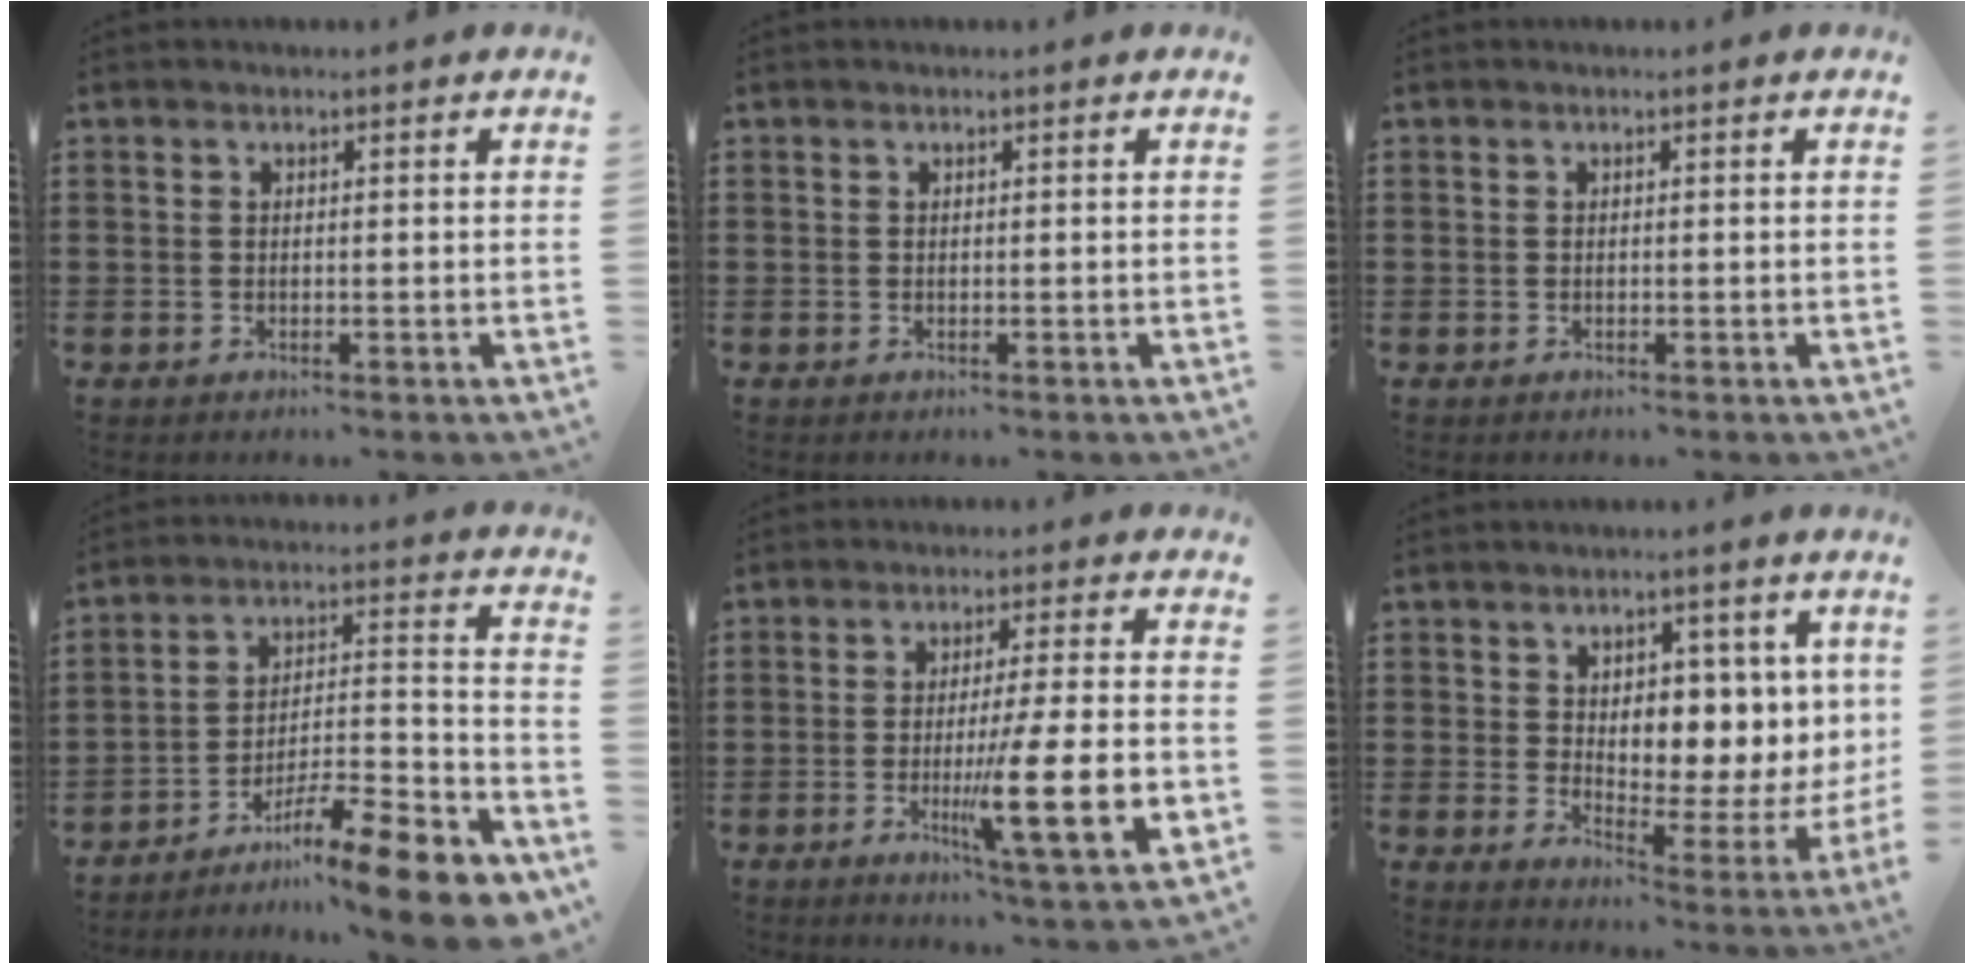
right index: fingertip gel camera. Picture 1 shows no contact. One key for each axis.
{"total": 0.0}
{"total": 0.0}
{"total": 12.5, "fx": -9.8, "fy": 1.5, "fz": 7.6, "tx": -0.100, "ty": 0.031, "tz": -0.182}
{"total": 12.9, "fx": -2.8, "fy": 1.2, "fz": 12.5, "tx": -0.218, "ty": -0.018, "tz": -0.050}
{"total": 4.3, "fx": 2.6, "fy": 2.9, "fz": 1.9, "tx": -0.040, "ty": -0.029, "tz": 0.040}